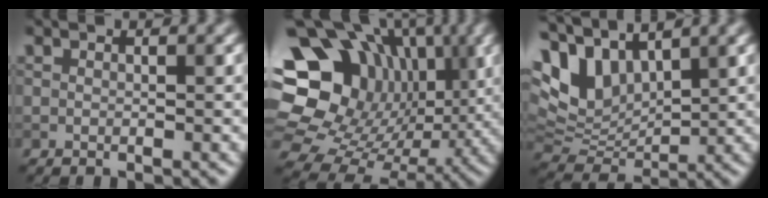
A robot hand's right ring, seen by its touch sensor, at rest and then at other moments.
{"total": 18.7, "force": [3.5, 15.5, 10.0], "torque": [-0.187, 0.019, 0.074]}
{"total": 7.2, "force": [3.5, 4.1, 4.8], "torque": [-0.110, 0.001, 0.070]}